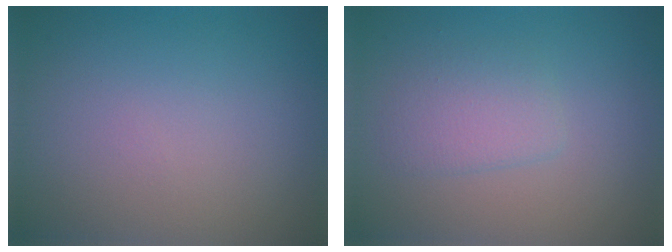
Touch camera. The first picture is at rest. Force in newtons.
{"total": 2.1, "press": 2.1, "slide": 0.1}